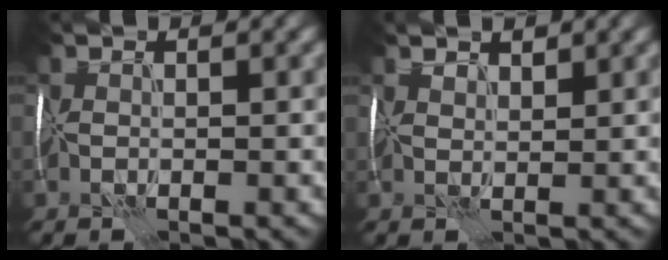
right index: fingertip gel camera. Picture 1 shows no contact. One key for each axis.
{"total": 2.2, "fx": 1.9, "fy": 0.8, "fz": 0.7, "tx": -0.011, "ty": 0.008, "tz": 0.035}